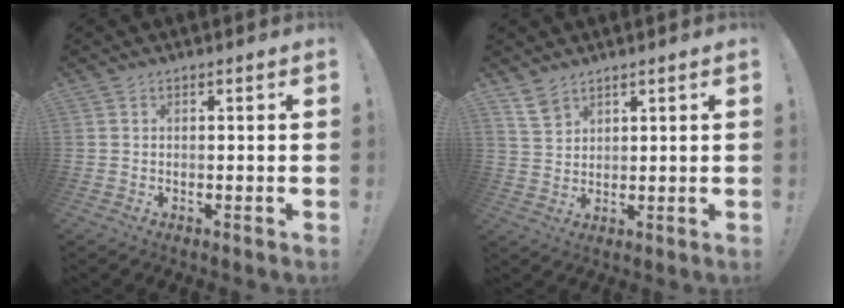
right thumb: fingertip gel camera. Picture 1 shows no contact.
{"total": 5.4, "force": [4.1, 3.0, 1.8], "torque": [-0.031, -0.022, 0.080]}